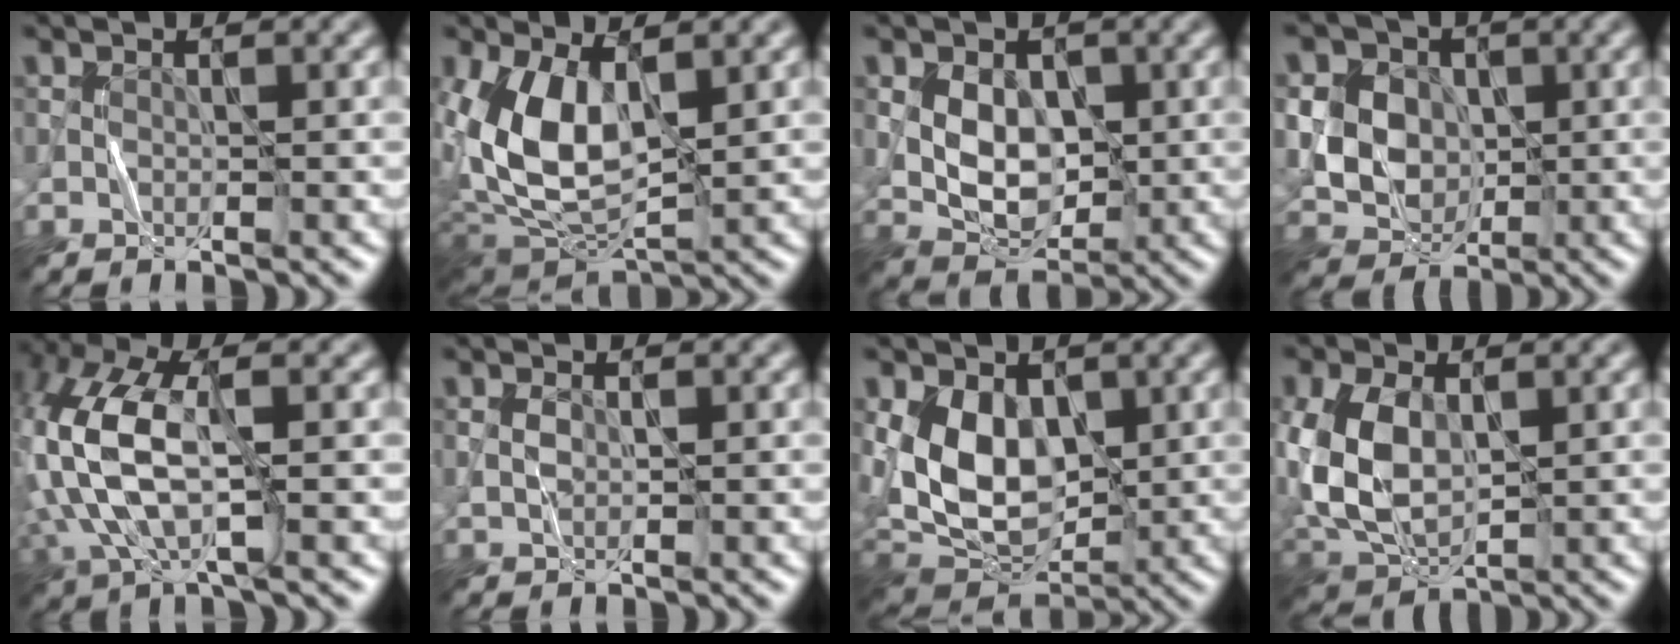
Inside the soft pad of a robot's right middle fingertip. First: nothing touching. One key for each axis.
{"total": 9.1, "fx": 1.2, "fy": 5.1, "fz": 7.5, "tx": -0.169, "ty": -0.005, "tz": 0.021}
{"total": 5.0, "fx": 0.3, "fy": 3.6, "fz": 3.5, "tx": -0.059, "ty": -0.009, "tz": 0.011}
{"total": 10.2, "fx": 1.4, "fy": 8.9, "fz": 4.8, "tx": -0.091, "ty": 0.025, "tz": 0.014}
{"total": 9.7, "fx": 0.2, "fy": 4.5, "fz": 8.6, "tx": -0.212, "ty": 0.010, "tz": -0.003}
{"total": 1.1, "fx": 0.2, "fy": 0.7, "fz": 0.8, "tx": -0.019, "ty": 0.000, "tz": 0.004}
{"total": 8.1, "fx": 1.2, "fy": 5.4, "fz": 6.0, "tx": -0.118, "ty": -0.011, "tz": 0.022}
{"total": 8.3, "fx": 0.6, "fy": 5.5, "fz": 6.1, "tx": -0.161, "ty": 0.002, "tz": 0.014}